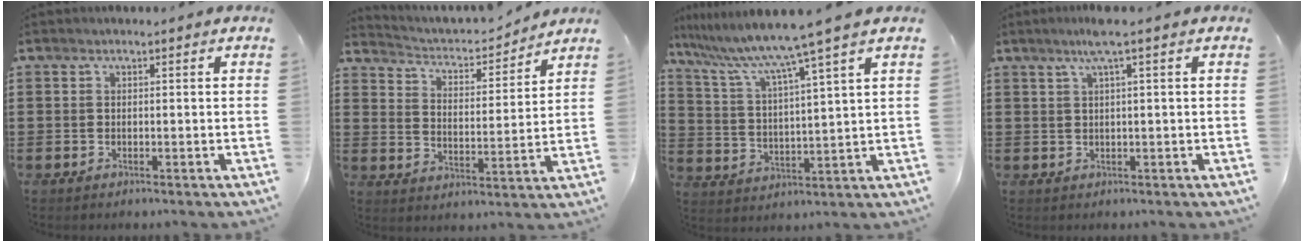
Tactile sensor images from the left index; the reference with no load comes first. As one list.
[{"total": 2.9, "force": [2.7, 0.5, 0.8], "torque": [-0.035, -0.030, 0.036]}, {"total": 8.7, "force": [7.0, -1.6, 4.8], "torque": [-0.122, -0.052, 0.109]}, {"total": 3.0, "force": [1.4, -0.4, 2.6], "torque": [-0.053, 0.000, 0.022]}]